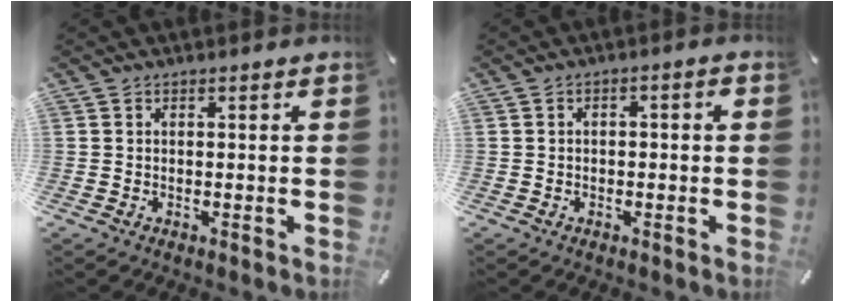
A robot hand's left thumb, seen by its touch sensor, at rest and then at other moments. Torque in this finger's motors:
{"motor_torque": [-0.26, 0.00, -0.01, -0.01, -0.01]}